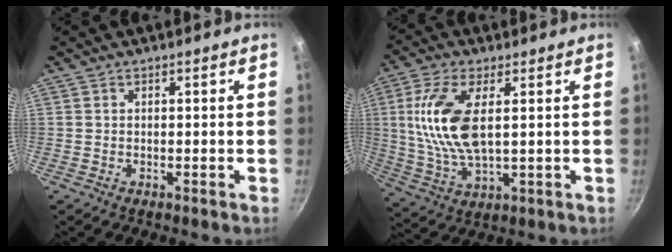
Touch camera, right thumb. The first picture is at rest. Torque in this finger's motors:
{"motor_torque": [-0.25, 1.85, 1.50, 1.02, 0.57]}